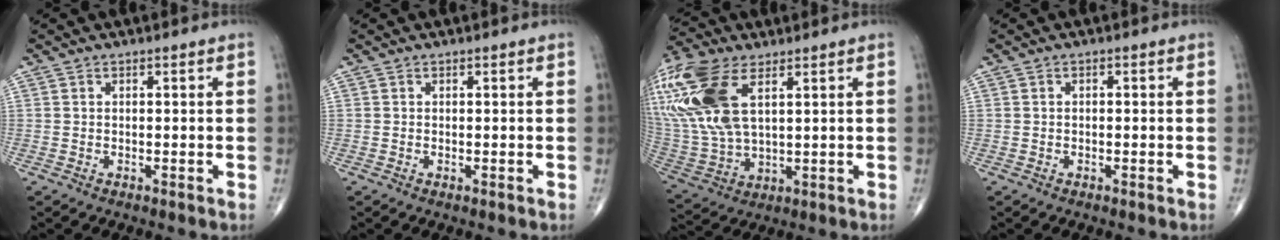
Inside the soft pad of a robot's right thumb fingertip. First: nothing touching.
{"total": 0.0}
{"total": 21.5, "force": [8.2, 10.8, 16.7], "torque": [-0.401, -0.011, 0.163]}
{"total": 0.6, "force": [0.0, 0.3, 0.5], "torque": [-0.008, 0.003, 0.000]}